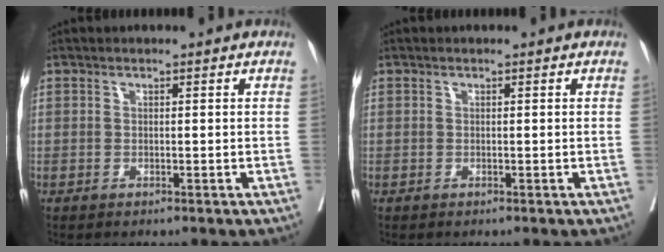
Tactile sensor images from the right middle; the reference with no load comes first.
{"total": 0.0}